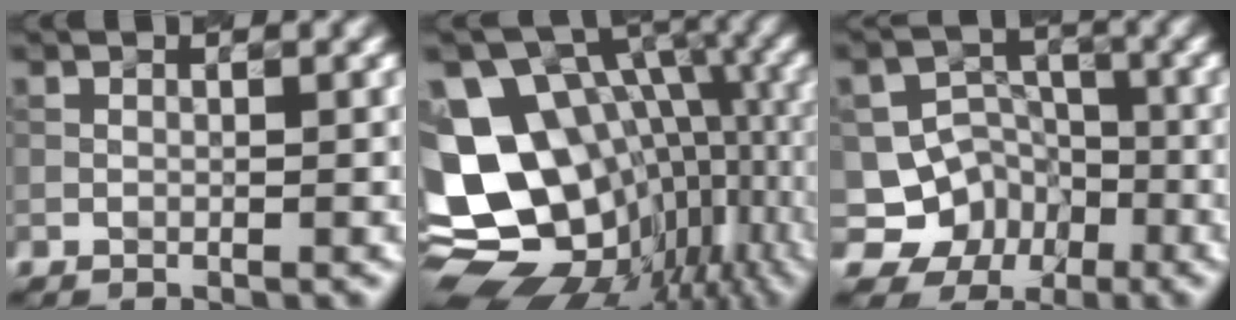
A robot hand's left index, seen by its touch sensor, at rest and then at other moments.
{"total": 15.6, "force": [-0.8, 12.1, 9.8], "torque": [-0.183, -0.009, 0.034]}
{"total": 6.1, "force": [-3.1, 5.2, 0.9], "torque": [0.002, 0.004, -0.058]}